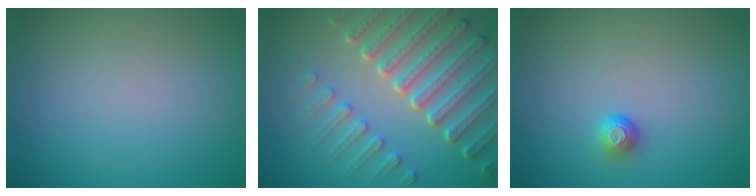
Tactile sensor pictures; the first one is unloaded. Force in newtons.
{"total": 8.0, "press": 6.1, "slide": 5.2}
{"total": 1.2, "press": 1.0, "slide": 0.6}